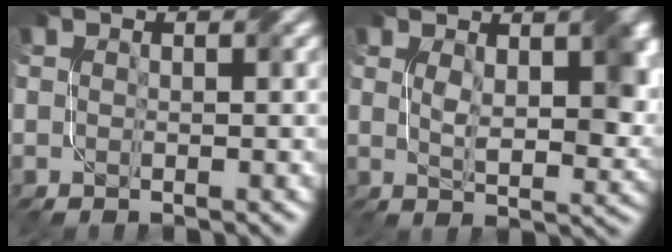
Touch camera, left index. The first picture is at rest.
{"total": 6.1, "force": [1.7, 2.6, 5.2], "torque": [-0.084, -0.005, 0.036]}